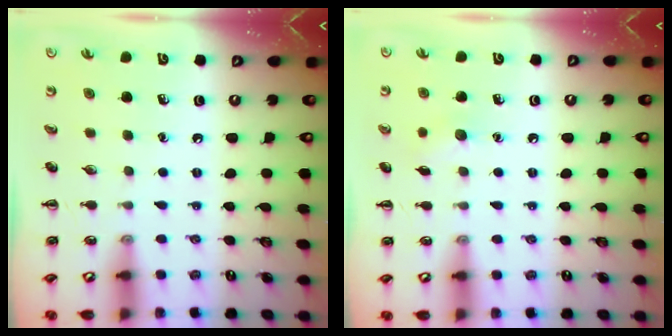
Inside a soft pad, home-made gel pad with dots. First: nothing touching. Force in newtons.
{"total": 5.8, "press": 5.7, "slide": 1.5}